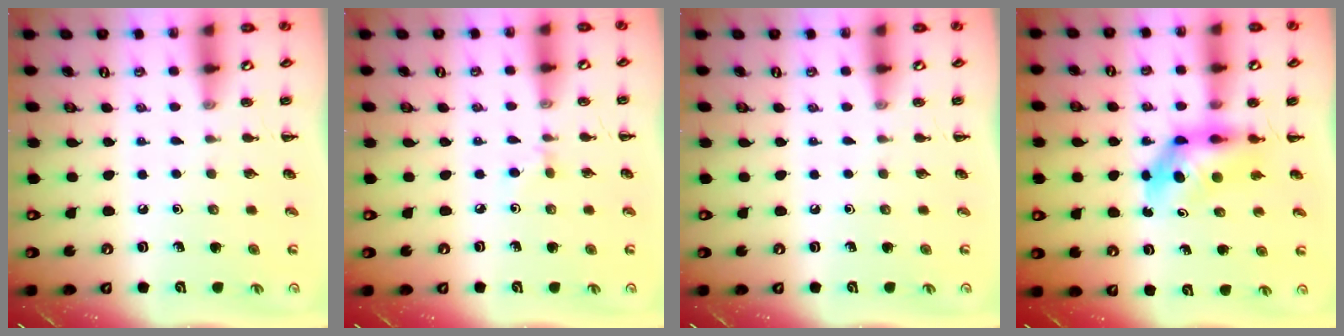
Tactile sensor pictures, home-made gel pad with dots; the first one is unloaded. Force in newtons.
{"total": 2.8, "press": 2.6, "slide": 1.1}
{"total": 0.0}
{"total": 5.5, "press": 5.4, "slide": 1.0}